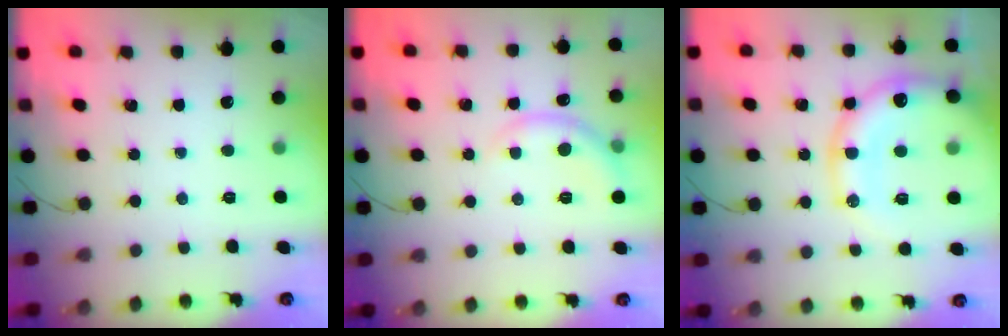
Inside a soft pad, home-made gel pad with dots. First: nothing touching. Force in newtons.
{"total": 5.0, "press": 4.9, "slide": 0.8}
{"total": 20.2, "press": 19.9, "slide": 3.5}